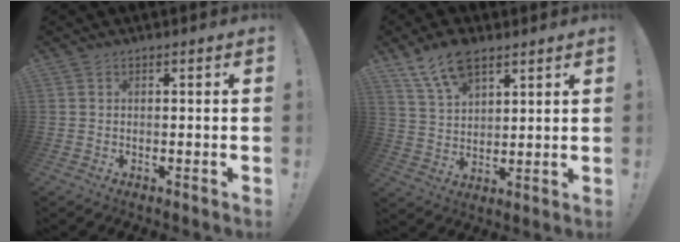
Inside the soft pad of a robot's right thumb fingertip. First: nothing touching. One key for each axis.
{"total": 10.5, "fx": 7.3, "fy": 5.2, "fz": 5.5, "tx": -0.106, "ty": -0.030, "tz": 0.139}